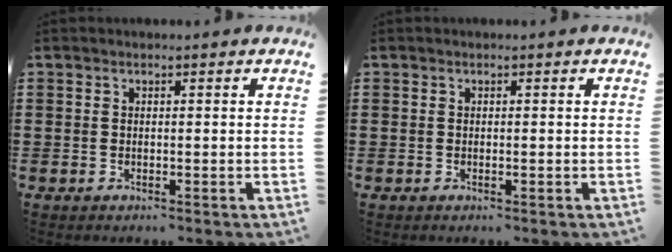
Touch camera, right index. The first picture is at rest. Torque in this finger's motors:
{"motor_torque": [-0.32, 0.48, 0.05, 0.00]}